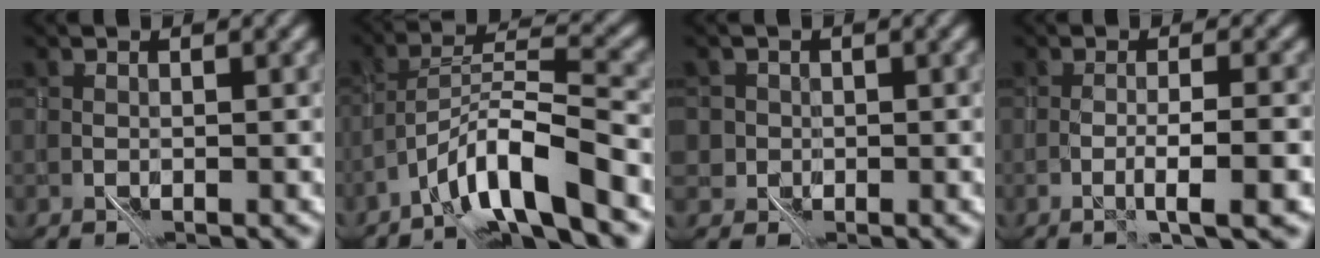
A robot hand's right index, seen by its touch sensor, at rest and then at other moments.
{"total": 7.1, "force": [-4.9, 0.6, 5.1], "torque": [-0.083, 0.014, -0.093]}
{"total": 2.0, "force": [0.3, 1.9, 0.3], "torque": [0.016, 0.007, -0.003]}
{"total": 2.3, "force": [-0.4, -0.1, 2.3], "torque": [-0.028, 0.007, -0.010]}